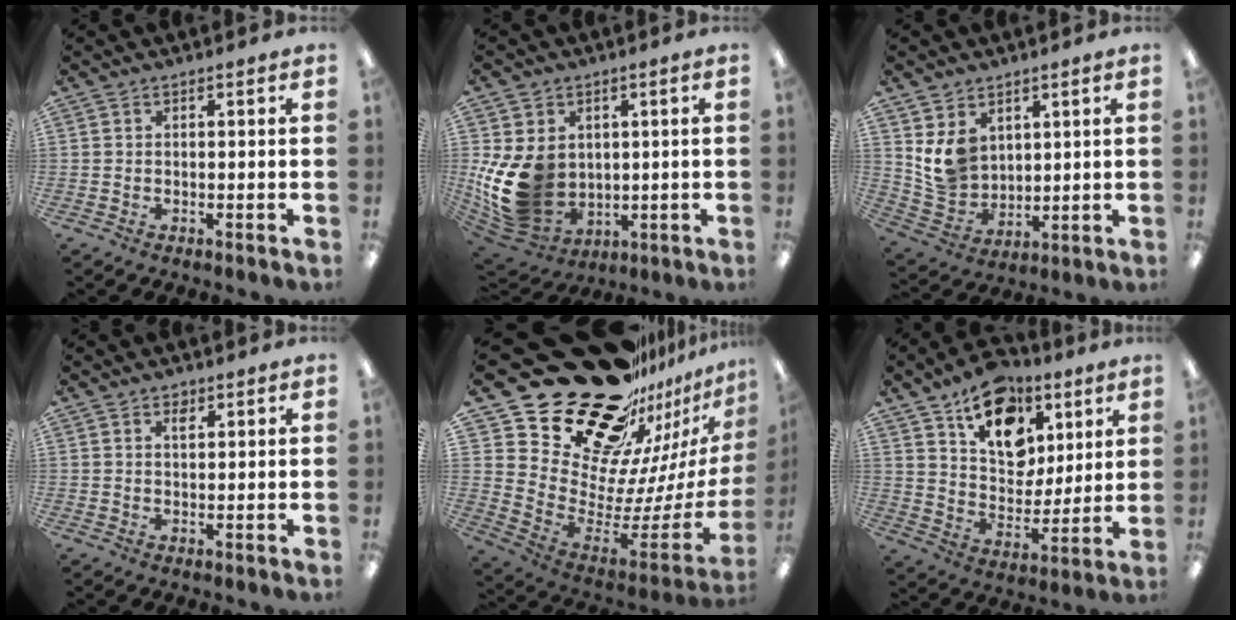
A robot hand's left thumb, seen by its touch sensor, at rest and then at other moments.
{"total": 15.5, "force": [0.4, 12.5, 9.1], "torque": [-0.206, -0.019, 0.018]}
{"total": 9.2, "force": [4.5, 7.3, 3.4], "torque": [-0.090, -0.021, 0.091]}
{"total": 2.1, "force": [1.4, 1.0, 1.1], "torque": [-0.009, -0.006, 0.023]}
{"total": 28.6, "force": [20.9, 14.3, 13.2], "torque": [-0.195, -0.195, 0.412]}
{"total": 17.3, "force": [9.9, 11.4, 8.6], "torque": [-0.121, -0.048, 0.179]}